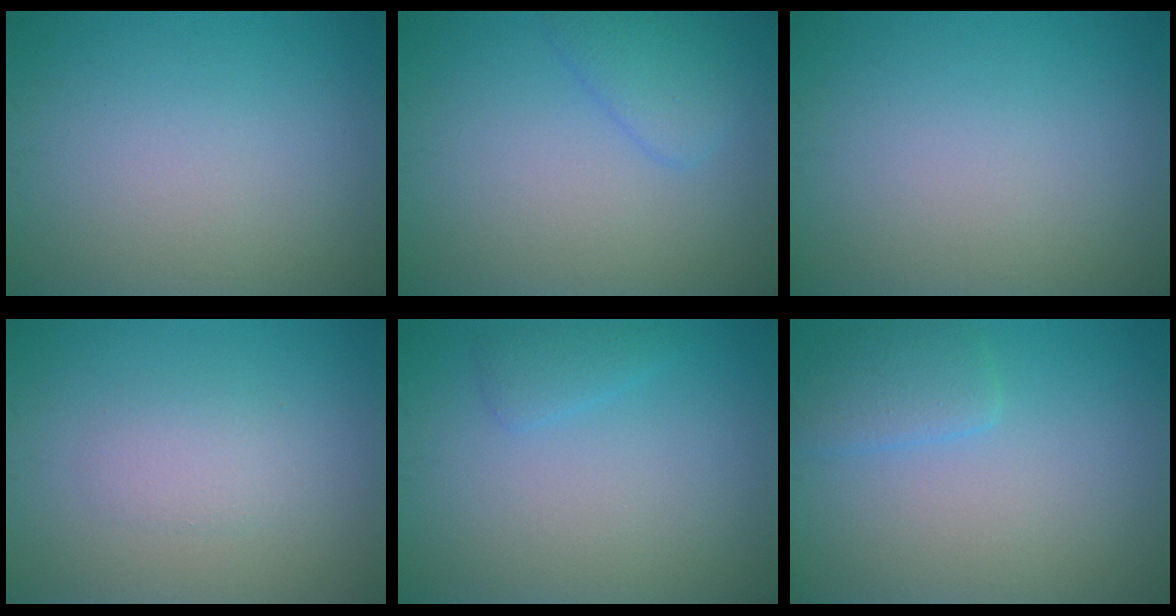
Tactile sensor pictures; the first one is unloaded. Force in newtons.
{"total": 2.2, "press": 2.1, "slide": 0.2}
{"total": 0.0}
{"total": 1.8, "press": 1.8, "slide": 0.1}
{"total": 1.4, "press": 1.4, "slide": 0.1}
{"total": 2.4, "press": 2.3, "slide": 0.2}